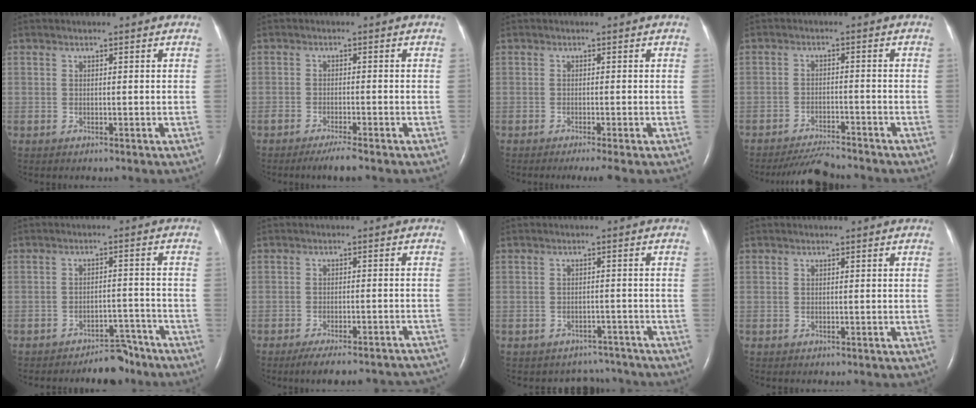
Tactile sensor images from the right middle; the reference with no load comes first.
{"total": 3.4, "force": [-2.6, 0.0, 2.1], "torque": [-0.040, -0.007, -0.047]}
{"total": 2.8, "force": [-2.1, -0.3, 1.9], "torque": [-0.027, -0.010, -0.032]}
{"total": 5.5, "force": [-5.3, 0.2, 1.3], "torque": [-0.026, -0.017, -0.092]}
{"total": 5.4, "force": [-5.0, 1.9, 1.1], "torque": [-0.006, 0.008, -0.074]}
{"total": 16.8, "force": [-15.2, 3.5, 6.2], "torque": [-0.066, 0.007, -0.181]}
{"total": 5.6, "force": [-4.9, 2.4, -0.7], "torque": [0.012, 0.022, -0.056]}
{"total": 0.0}